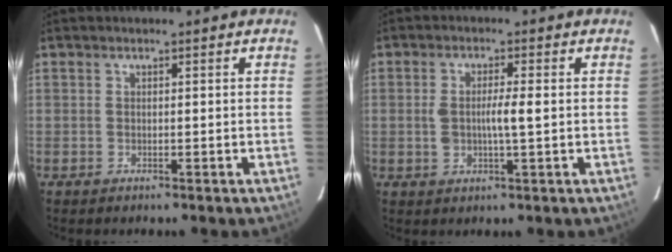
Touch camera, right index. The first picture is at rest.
{"total": 4.3, "force": [0.0, 0.6, 4.3], "torque": [-0.081, 0.001, 0.002]}